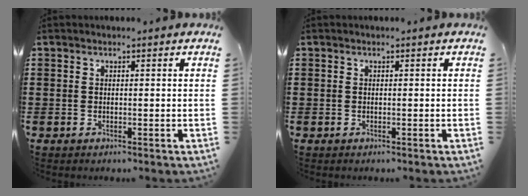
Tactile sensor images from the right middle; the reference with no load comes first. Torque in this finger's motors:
{"motor_torque": [0.00, 0.00, 0.00, 0.00]}